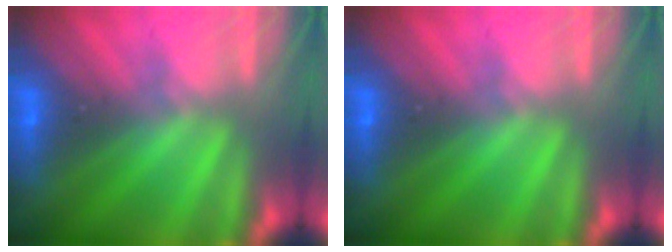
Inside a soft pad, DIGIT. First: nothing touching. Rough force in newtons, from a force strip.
{"total": 0.0}